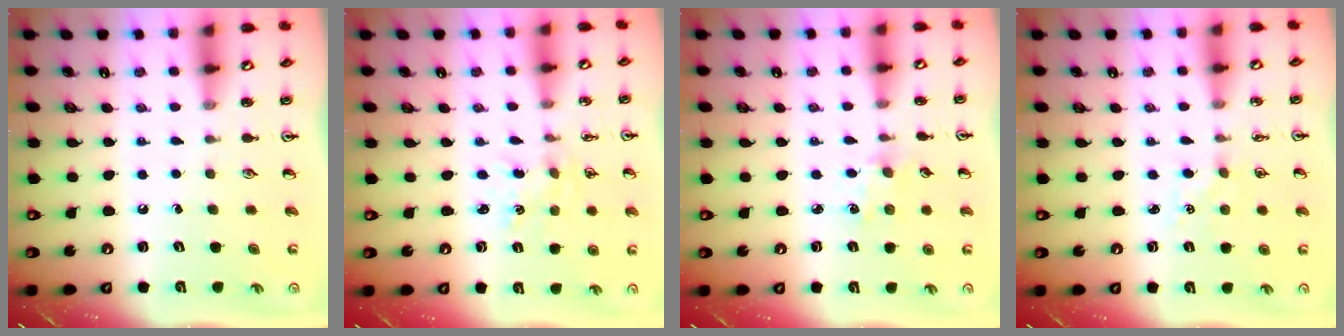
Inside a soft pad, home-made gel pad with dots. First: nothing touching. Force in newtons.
{"total": 0.0}
{"total": 2.8, "press": 2.8, "slide": 0.4}
{"total": 3.2, "press": 3.2, "slide": 0.4}